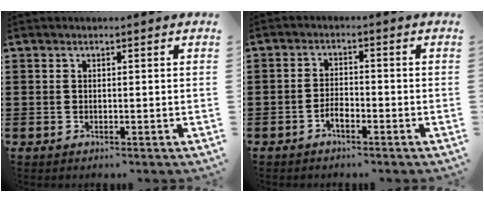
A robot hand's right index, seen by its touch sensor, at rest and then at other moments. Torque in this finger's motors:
{"motor_torque": [0.99, 1.15, 0.06, 0.04]}